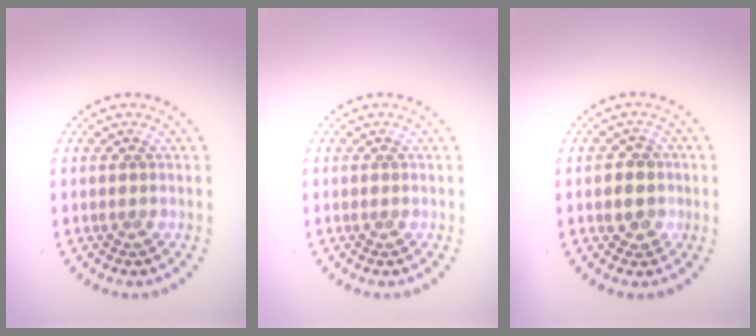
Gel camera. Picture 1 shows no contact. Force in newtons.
{"total": 0.0}
{"total": 2.5, "press": 2.4, "slide": 0.8}